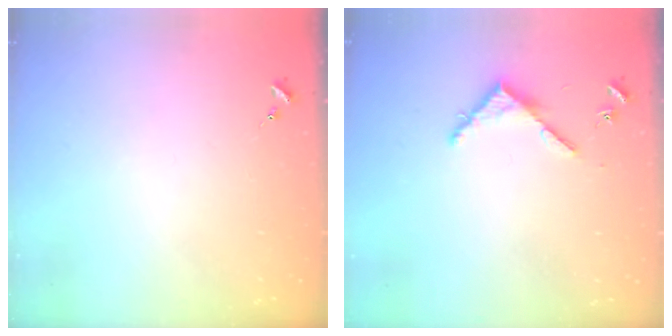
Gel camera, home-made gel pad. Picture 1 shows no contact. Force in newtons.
{"total": 3.7, "press": 3.7, "slide": 0.3}